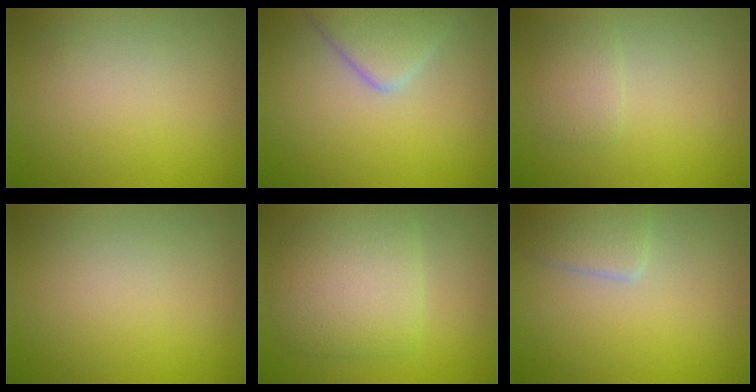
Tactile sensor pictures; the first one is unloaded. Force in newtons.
{"total": 4.2, "press": 4.2, "slide": 0.3}
{"total": 1.6, "press": 1.6, "slide": 0.0}
{"total": 0.0}
{"total": 4.9, "press": 4.9, "slide": 0.2}
{"total": 2.6, "press": 2.5, "slide": 0.3}